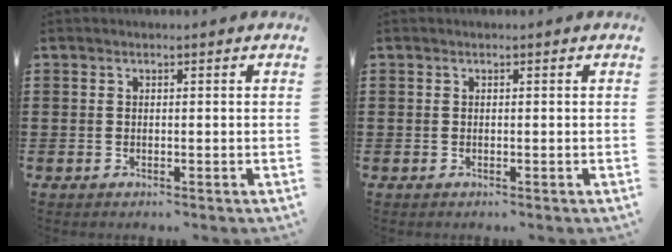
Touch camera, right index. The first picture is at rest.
{"total": 0.0}